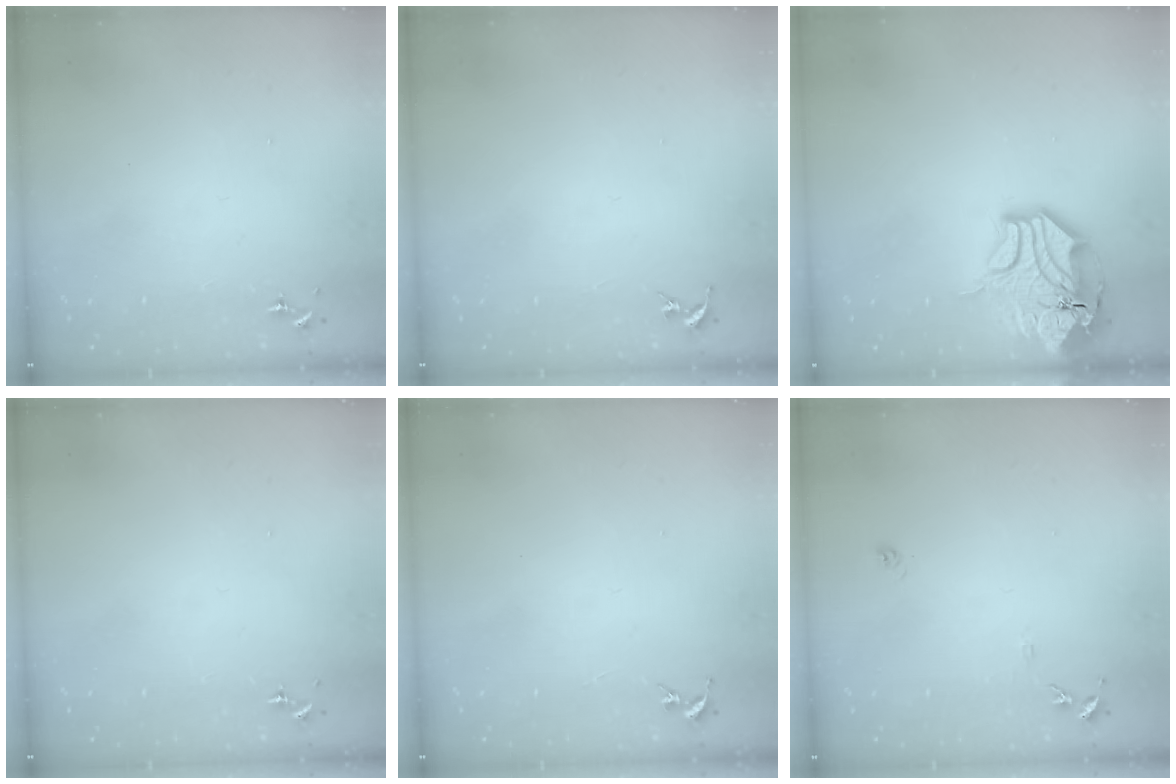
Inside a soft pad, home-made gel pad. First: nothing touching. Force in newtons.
{"total": 0.0}
{"total": 15.5, "press": 15.2, "slide": 2.5}
{"total": 0.0}
{"total": 0.0}
{"total": 6.5, "press": 6.5, "slide": 0.6}